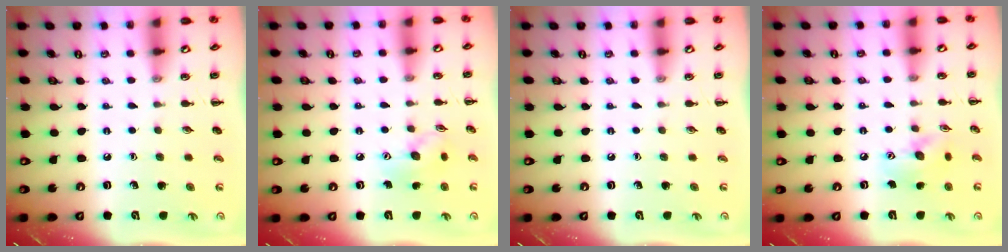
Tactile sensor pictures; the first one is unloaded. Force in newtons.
{"total": 7.4, "press": 7.4, "slide": 0.4}
{"total": 0.0}
{"total": 11.0, "press": 10.9, "slide": 1.5}